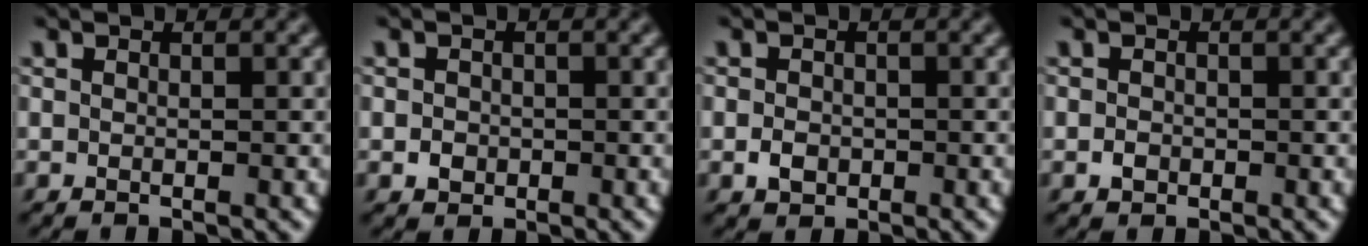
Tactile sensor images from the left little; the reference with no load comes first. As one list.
[{"total": 1.2, "force": [-0.3, 1.1, 0.4], "torque": [-0.004, -0.005, -0.009]}, {"total": 1.6, "force": [-0.5, 1.2, 0.8], "torque": [-0.014, -0.003, -0.013]}, {"total": 0.9, "force": [-0.4, 0.7, 0.4], "torque": [-0.006, -0.003, -0.010]}]